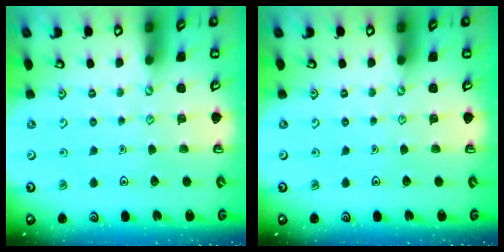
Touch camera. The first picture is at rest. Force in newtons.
{"total": 0.0}